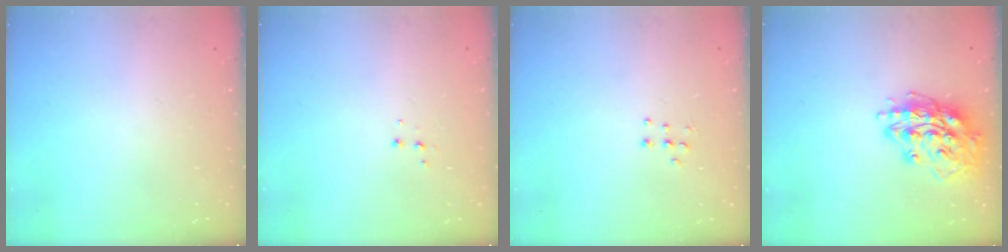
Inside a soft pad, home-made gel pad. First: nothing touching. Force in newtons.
{"total": 3.9, "press": 3.9, "slide": 0.5}
{"total": 4.6, "press": 4.5, "slide": 0.7}
{"total": 15.6, "press": 15.6, "slide": 1.3}